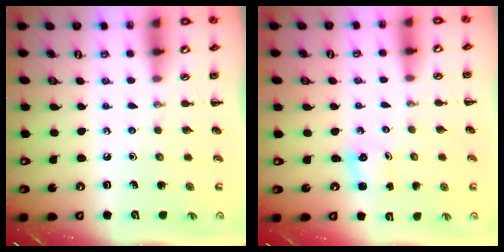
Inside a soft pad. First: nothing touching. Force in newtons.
{"total": 0.9, "press": 0.9, "slide": 0.3}